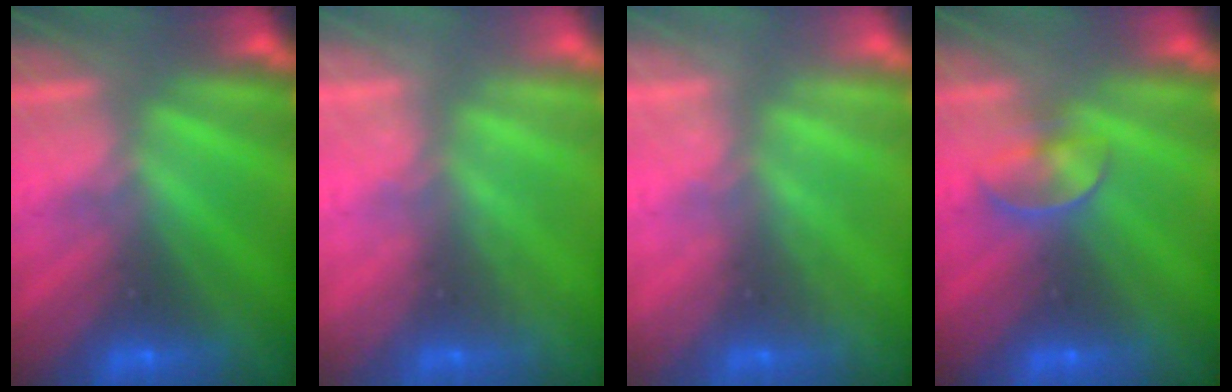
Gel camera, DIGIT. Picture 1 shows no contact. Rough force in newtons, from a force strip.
{"total": 2.0}
{"total": 2.0}
{"total": 2.3}